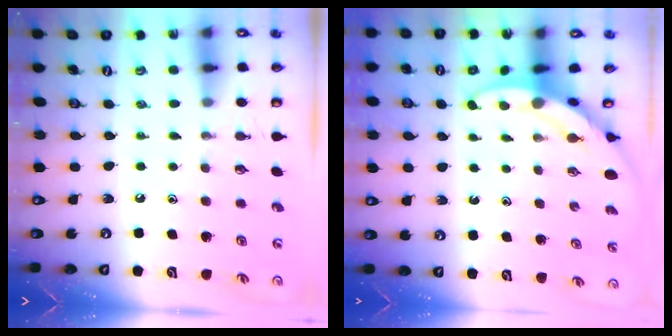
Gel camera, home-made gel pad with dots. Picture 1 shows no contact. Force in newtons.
{"total": 3.3, "press": 3.3, "slide": 0.2}